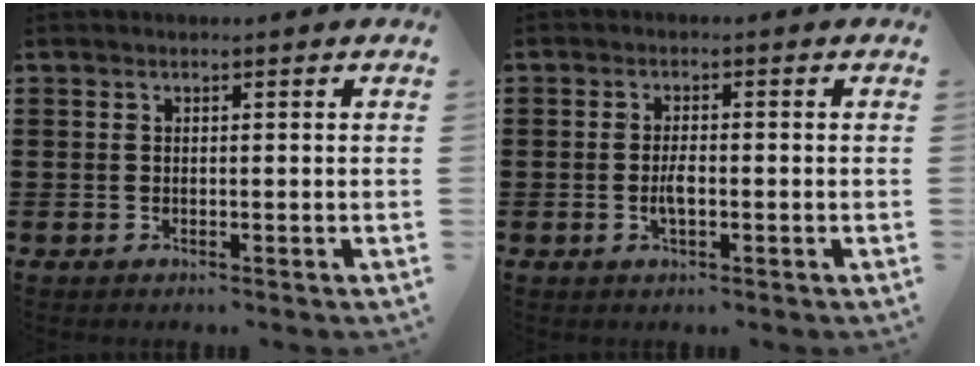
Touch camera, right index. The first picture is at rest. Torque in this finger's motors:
{"motor_torque": [1.35, 0.79, 0.16, 0.04]}